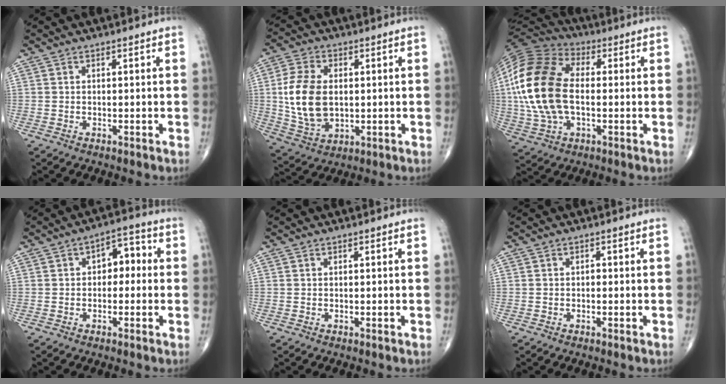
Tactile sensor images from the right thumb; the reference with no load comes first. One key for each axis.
{"total": 13.1, "fx": 0.7, "fy": 8.4, "fz": 10.0, "tx": -0.192, "ty": -0.005, "tz": 0.021}
{"total": 20.6, "fx": 0.4, "fy": 12.1, "fz": 16.6, "tx": -0.360, "ty": 0.014, "tz": 0.003}
{"total": 6.0, "fx": 0.3, "fy": 3.8, "fz": 4.6, "tx": -0.035, "ty": 0.024, "tz": -0.006}
{"total": 0.0}
{"total": 0.6, "fx": -0.2, "fy": 0.4, "fz": 0.4, "tx": -0.003, "ty": 0.002, "tz": -0.008}